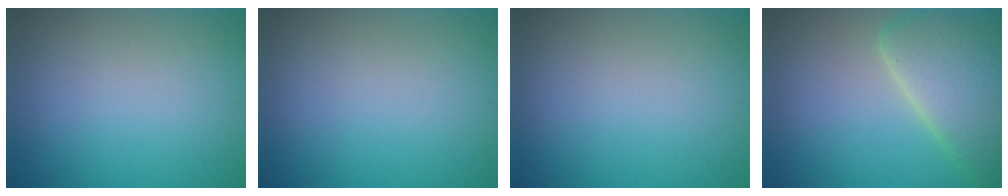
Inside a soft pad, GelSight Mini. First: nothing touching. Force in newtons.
{"total": 0.0}
{"total": 0.0}
{"total": 8.6, "press": 8.6, "slide": 0.7}